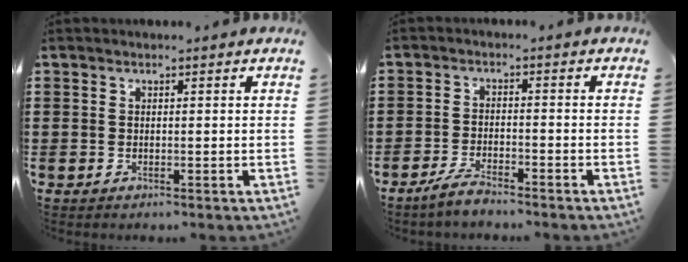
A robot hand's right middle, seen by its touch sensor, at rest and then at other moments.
{"total": 3.4, "force": [-3.0, 0.4, 1.6], "torque": [-0.042, 0.000, -0.063]}